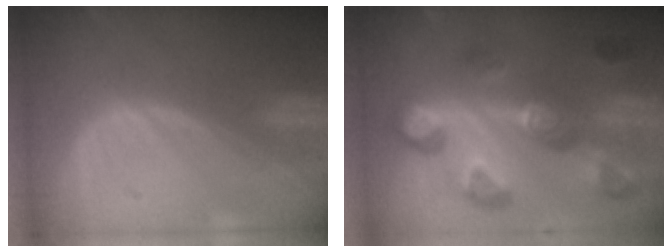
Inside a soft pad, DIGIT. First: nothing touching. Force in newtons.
{"total": 11.0, "press": 10.0, "slide": 4.6}